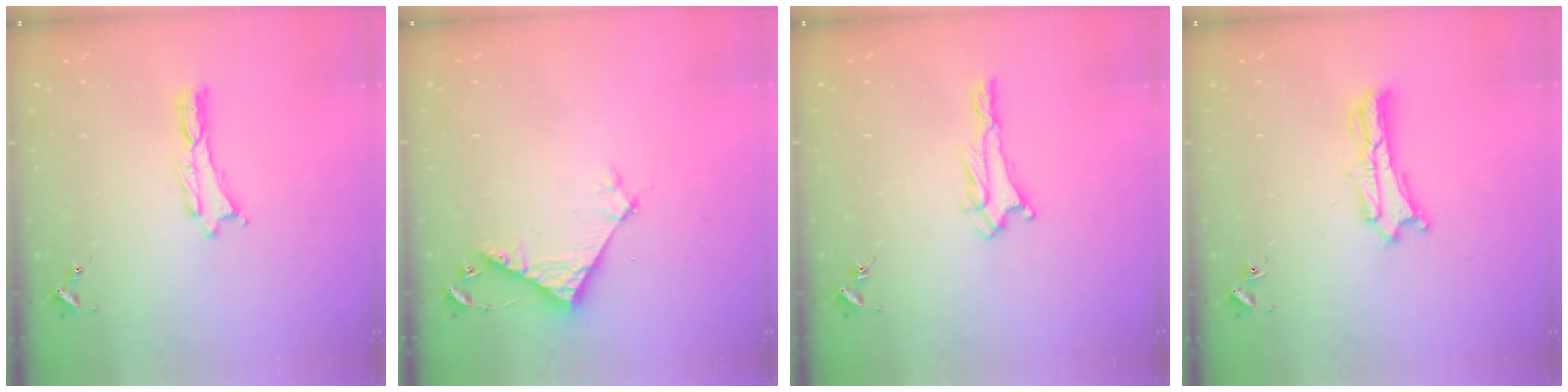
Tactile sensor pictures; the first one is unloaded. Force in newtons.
{"total": 6.1, "press": 6.0, "slide": 0.4}
{"total": 1.7, "press": 1.6, "slide": 0.2}
{"total": 2.5, "press": 2.5, "slide": 0.2}